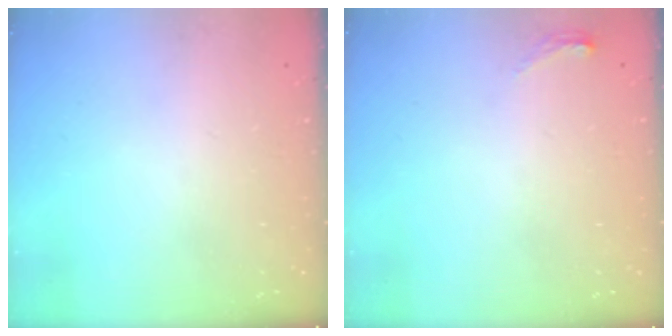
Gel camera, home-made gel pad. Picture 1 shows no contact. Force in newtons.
{"total": 4.0, "press": 3.9, "slide": 1.0}